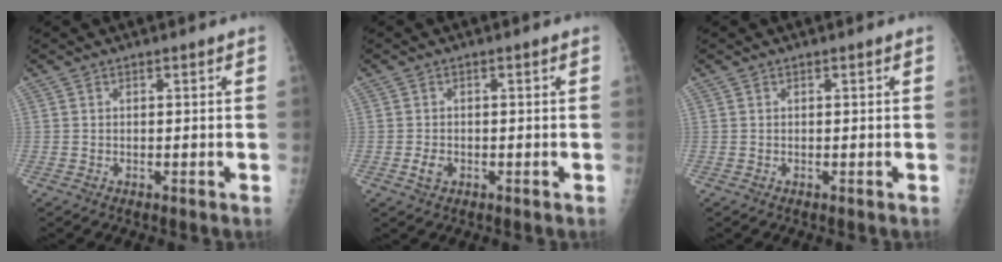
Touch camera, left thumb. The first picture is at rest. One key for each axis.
{"total": 1.9, "fx": -0.8, "fy": 1.5, "fz": 1.0, "tx": -0.016, "ty": 0.003, "tz": -0.013}
{"total": 0.0}